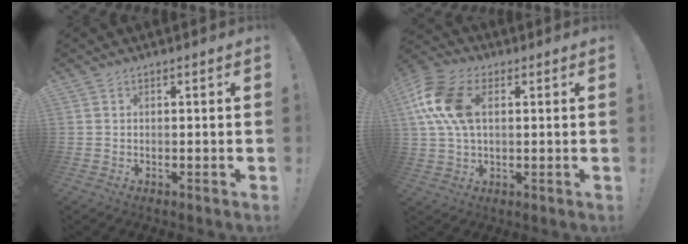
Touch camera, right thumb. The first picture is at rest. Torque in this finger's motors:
{"motor_torque": [2.12, 2.22, 1.28, -0.25, 0.59]}